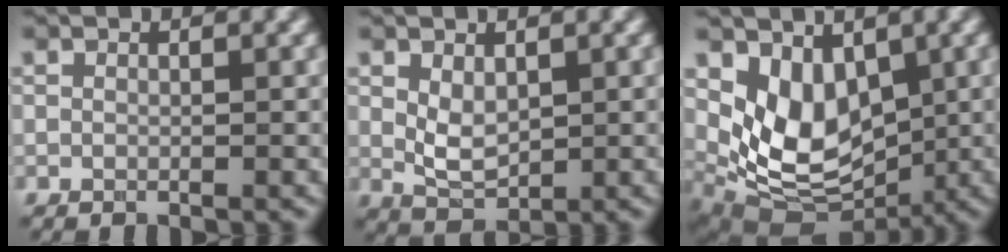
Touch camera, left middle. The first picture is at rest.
{"total": 2.7, "force": [0.6, 1.6, 2.0], "torque": [-0.042, -0.003, 0.019]}
{"total": 6.1, "force": [1.5, 4.1, 4.2], "torque": [-0.081, -0.027, 0.032]}